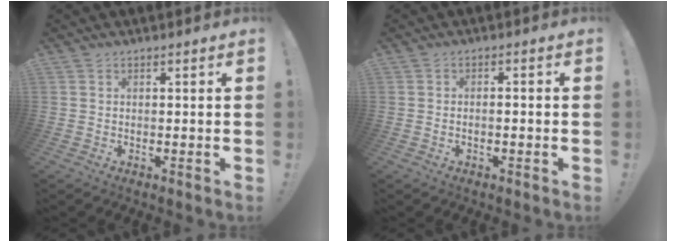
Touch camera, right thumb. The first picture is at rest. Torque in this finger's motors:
{"motor_torque": [0.02, -0.23, -0.19, 0.09, -0.01]}